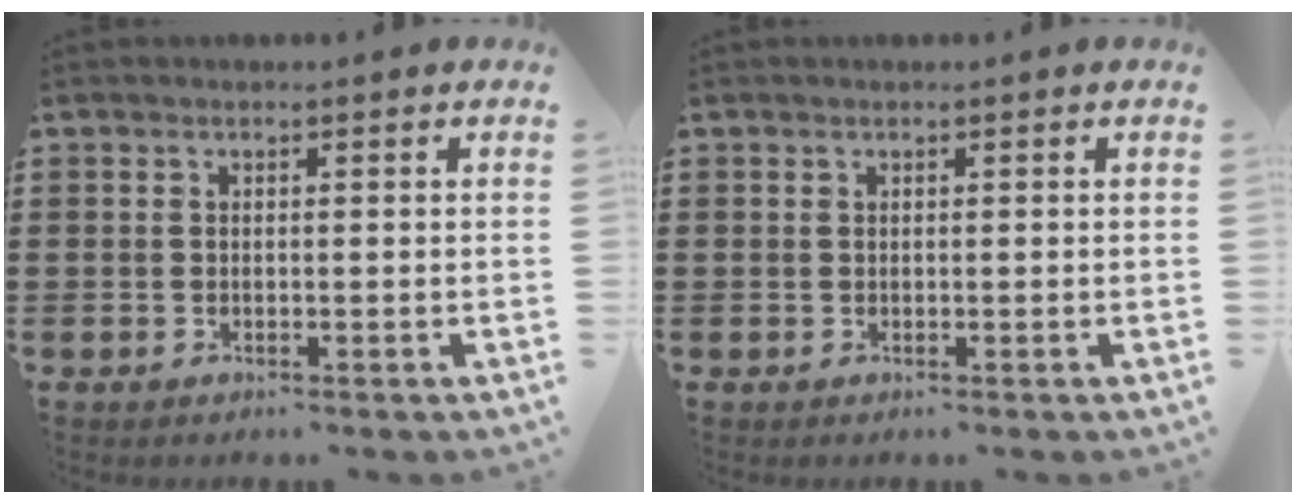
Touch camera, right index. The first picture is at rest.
{"total": 0.0}